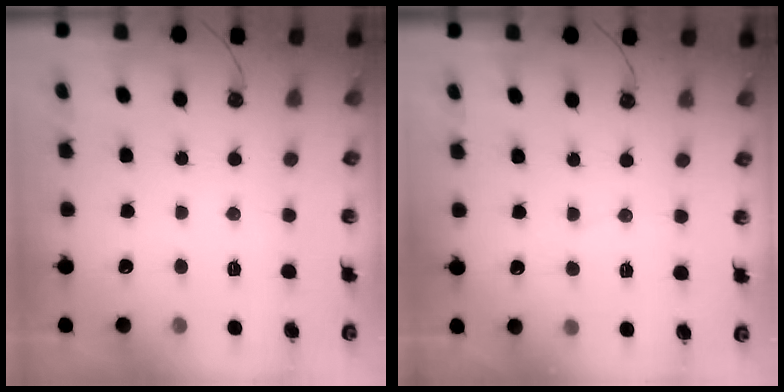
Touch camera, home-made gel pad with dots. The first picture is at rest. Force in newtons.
{"total": 2.9, "press": 2.9, "slide": 0.3}